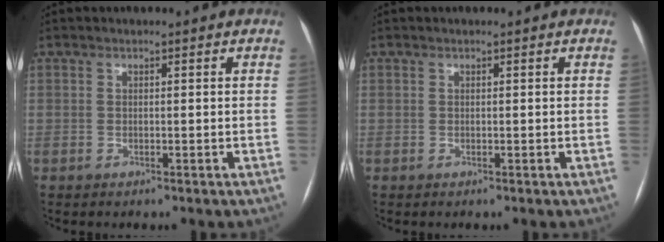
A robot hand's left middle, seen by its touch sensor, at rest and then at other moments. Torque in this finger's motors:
{"motor_torque": [0.14, -0.14, -0.11, 0.00]}